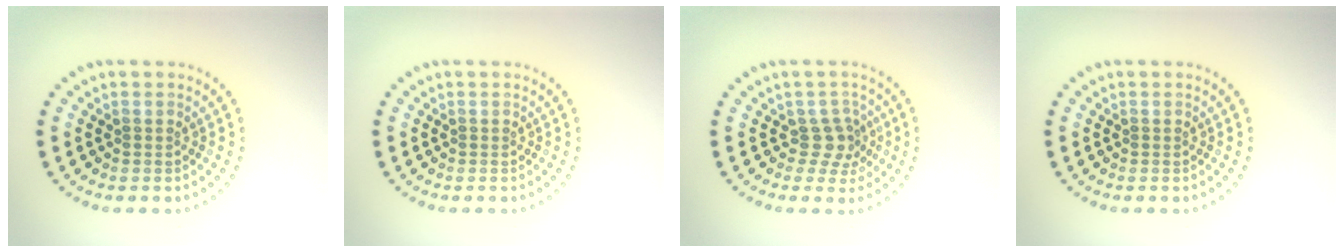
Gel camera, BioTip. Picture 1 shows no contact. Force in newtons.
{"total": 0.0}
{"total": 2.5, "press": 1.8, "slide": 1.6}
{"total": 0.0}